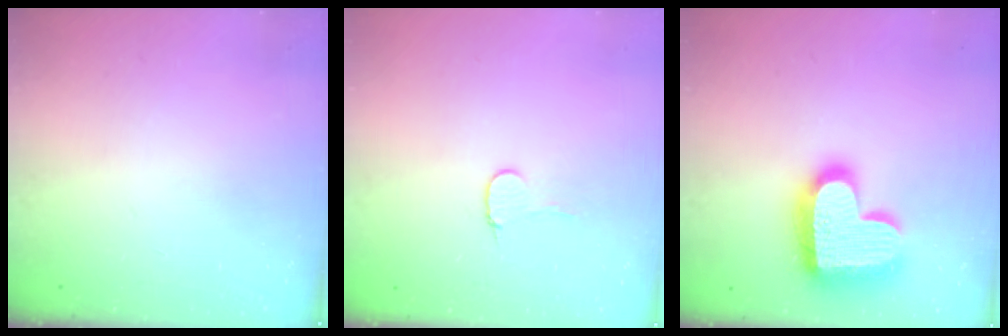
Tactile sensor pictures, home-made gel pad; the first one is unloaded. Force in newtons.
{"total": 5.9, "press": 5.9, "slide": 0.5}
{"total": 20.8, "press": 20.7, "slide": 1.5}